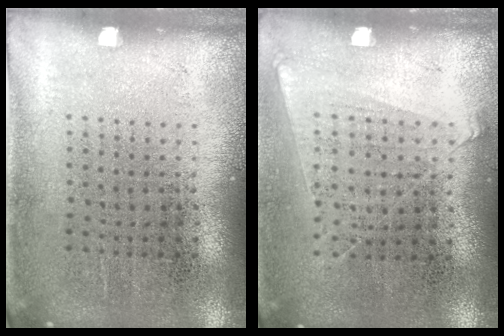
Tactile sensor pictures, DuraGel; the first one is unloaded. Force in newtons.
{"total": 1.0, "press": 0.9, "slide": 0.4}